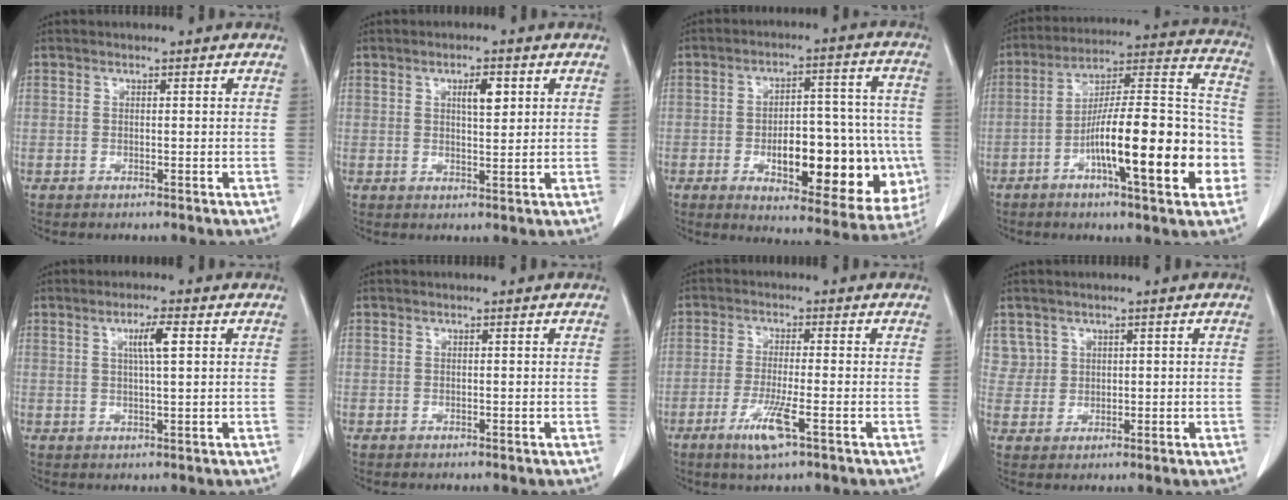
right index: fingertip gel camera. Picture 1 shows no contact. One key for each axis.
{"total": 3.6, "fx": 1.4, "fy": 1.1, "fz": 3.2, "tx": -0.052, "ty": 0.000, "tz": 0.023}
{"total": 20.4, "fx": -5.3, "fy": 7.8, "fz": 18.1, "tx": -0.181, "ty": 0.030, "tz": -0.047}
{"total": 21.2, "fx": -6.5, "fy": 3.7, "fz": 19.8, "tx": -0.275, "ty": 0.021, "tz": -0.098}
{"total": 3.8, "fx": 1.2, "fy": 0.1, "fz": 3.6, "tx": -0.062, "ty": 0.001, "tz": 0.019}
{"total": 0.0}
{"total": 6.0, "fx": -2.9, "fy": 0.1, "fz": 5.2, "tx": -0.103, "ty": -0.014, "tz": -0.053}
{"total": 3.6, "fx": 1.8, "fy": 3.1, "fz": -0.2, "tx": 0.019, "ty": 0.008, "tz": 0.033}